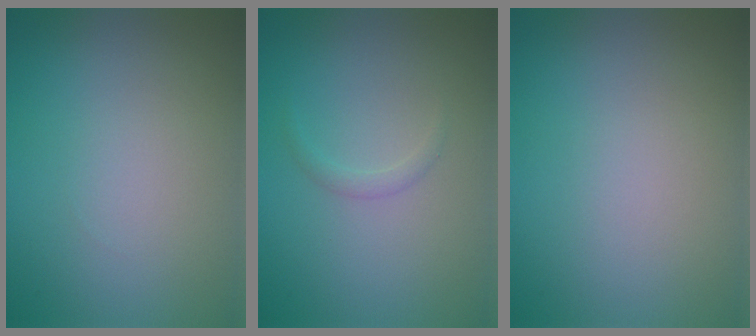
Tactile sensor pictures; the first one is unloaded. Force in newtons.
{"total": 0.8, "press": 0.8, "slide": 0.1}
{"total": 0.0}